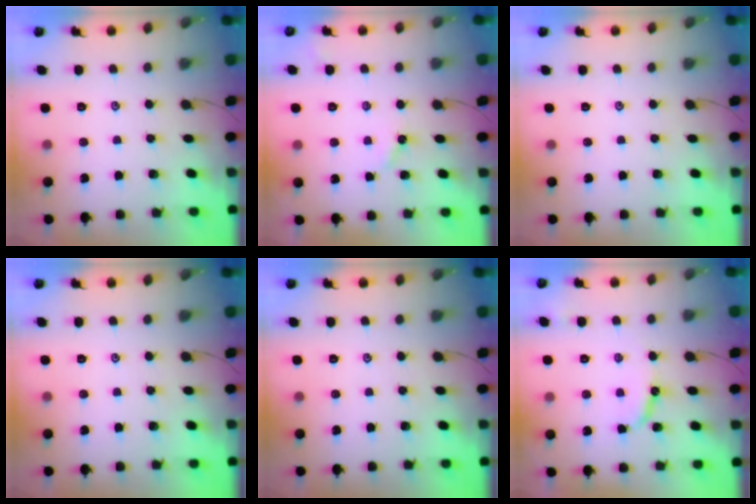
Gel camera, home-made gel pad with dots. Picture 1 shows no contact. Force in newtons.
{"total": 2.4, "press": 2.3, "slide": 0.3}
{"total": 0.0}
{"total": 0.0}
{"total": 0.0}
{"total": 7.1, "press": 7.1, "slide": 0.6}